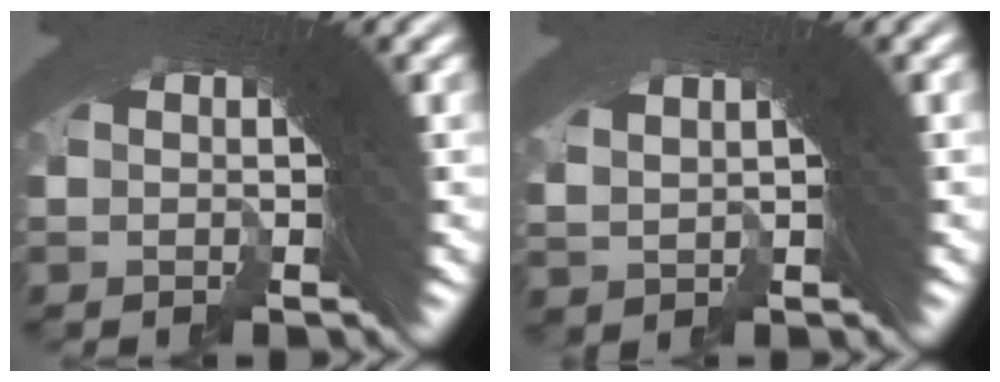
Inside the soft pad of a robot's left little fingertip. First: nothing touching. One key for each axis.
{"total": 1.5, "fx": 1.2, "fy": -0.2, "fz": 0.9, "tx": 0.004, "ty": 0.014, "tz": 0.031}